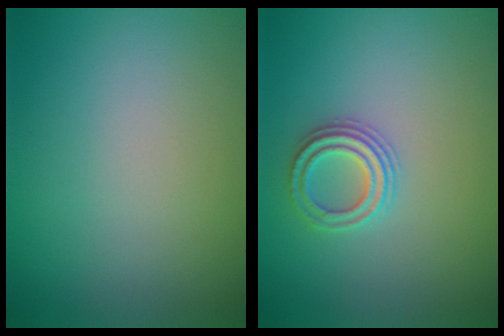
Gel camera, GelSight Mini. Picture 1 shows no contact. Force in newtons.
{"total": 2.3, "press": 2.2, "slide": 0.5}